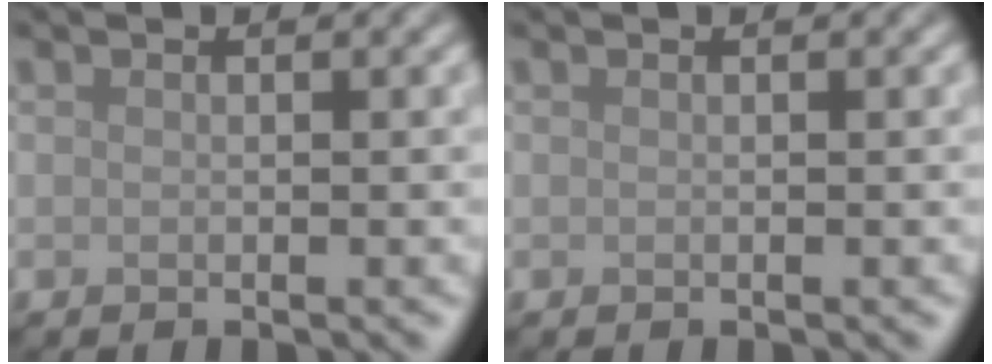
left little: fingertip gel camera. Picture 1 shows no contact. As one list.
[{"total": 0.0}]